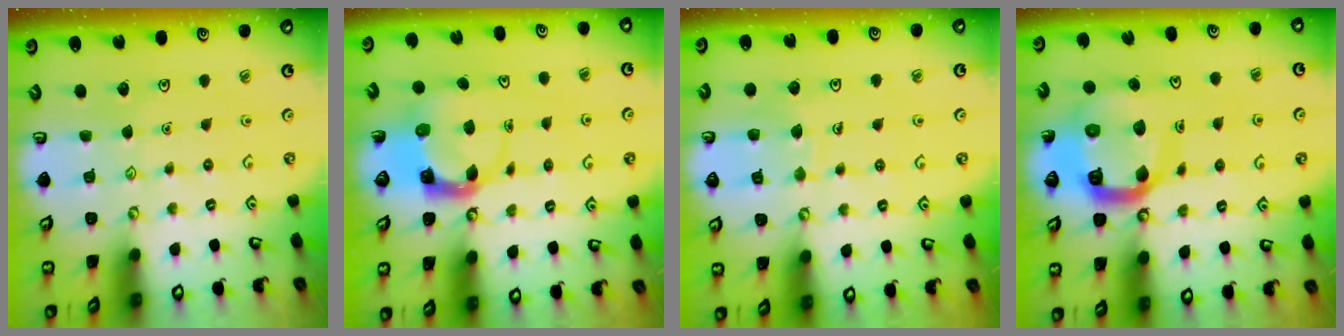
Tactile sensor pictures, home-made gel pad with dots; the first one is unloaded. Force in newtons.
{"total": 3.9, "press": 3.8, "slide": 0.6}
{"total": 7.8, "press": 7.7, "slide": 0.5}
{"total": 14.4, "press": 14.3, "slide": 1.7}